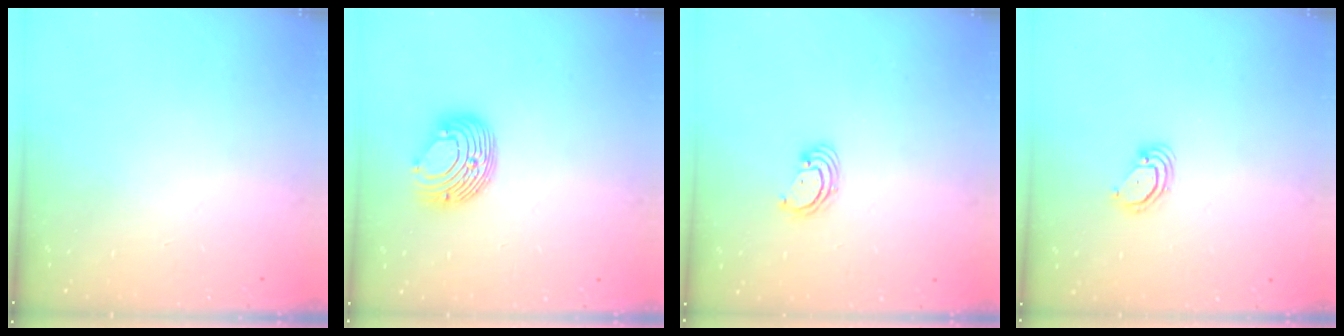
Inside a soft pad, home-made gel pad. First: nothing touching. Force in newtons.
{"total": 10.6, "press": 10.6, "slide": 0.3}
{"total": 3.1, "press": 3.1, "slide": 0.1}
{"total": 3.2, "press": 3.2, "slide": 0.2}